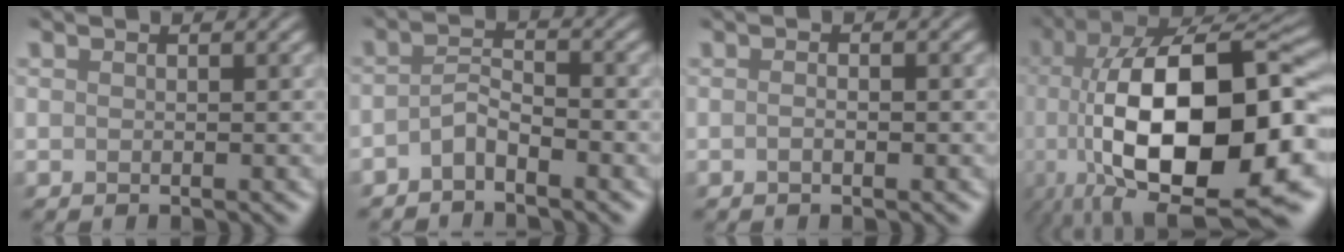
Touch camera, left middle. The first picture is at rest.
{"total": 1.9, "force": [-1.6, 0.3, 1.0], "torque": [-0.028, 0.008, -0.032]}
{"total": 0.8, "force": [-0.3, 0.2, 0.7], "torque": [-0.006, 0.002, -0.007]}
{"total": 18.8, "force": [-1.0, 8.8, 16.6], "torque": [-0.283, 0.020, -0.003]}